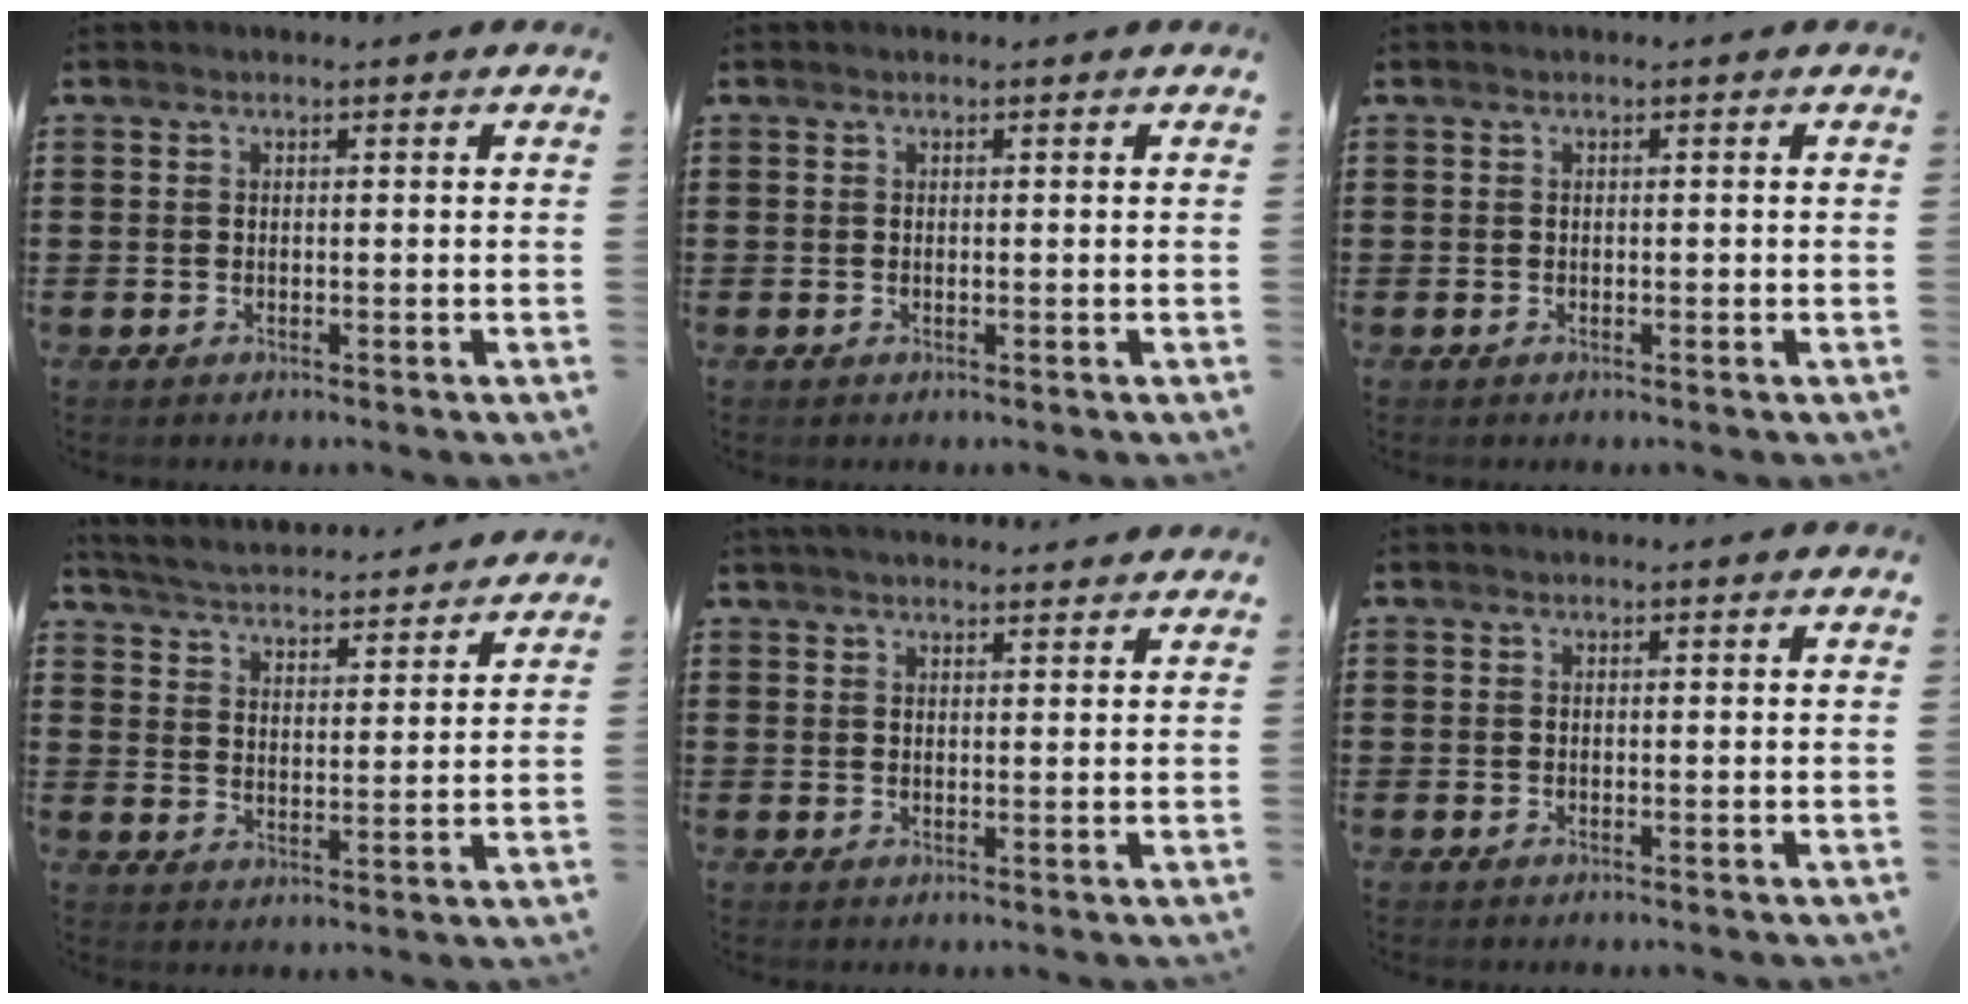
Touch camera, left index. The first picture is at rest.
{"total": 0.0}
{"total": 0.0}
{"total": 3.6, "force": [3.6, -0.3, 0.1], "torque": [-0.026, -0.032, 0.055]}
{"total": 2.4, "force": [2.3, 0.2, 0.6], "torque": [-0.017, 0.002, 0.045]}
{"total": 0.0}